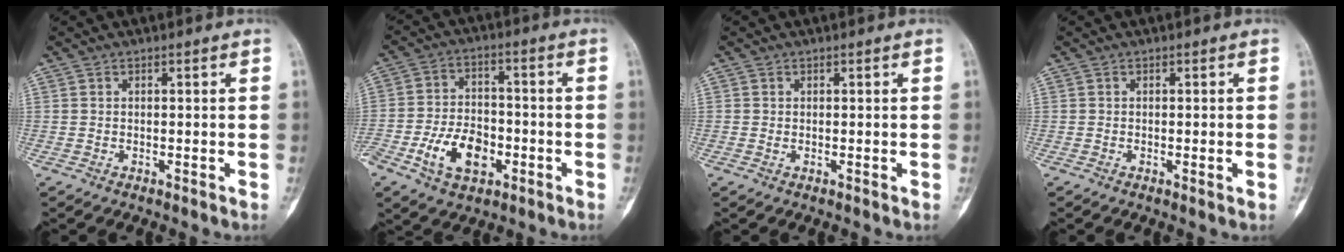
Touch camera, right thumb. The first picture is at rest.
{"total": 11.3, "force": [-4.4, 7.0, 7.6], "torque": [-0.125, 0.023, -0.078]}
{"total": 0.0}
{"total": 1.3, "force": [-0.2, 0.2, 1.2], "torque": [-0.016, -0.003, -0.002]}